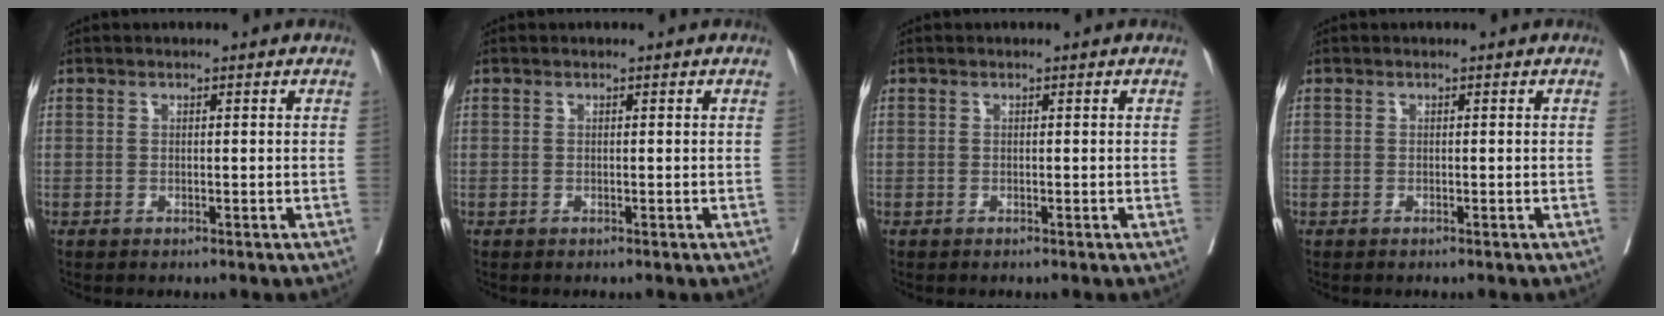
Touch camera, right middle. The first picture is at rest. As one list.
[{"total": 0.0}, {"total": 0.0}, {"total": 0.0}]